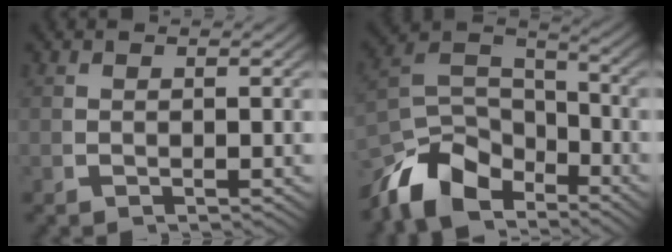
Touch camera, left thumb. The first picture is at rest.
{"total": 11.0, "force": [-3.5, 7.8, 6.9], "torque": [-0.139, -0.036, -0.053]}